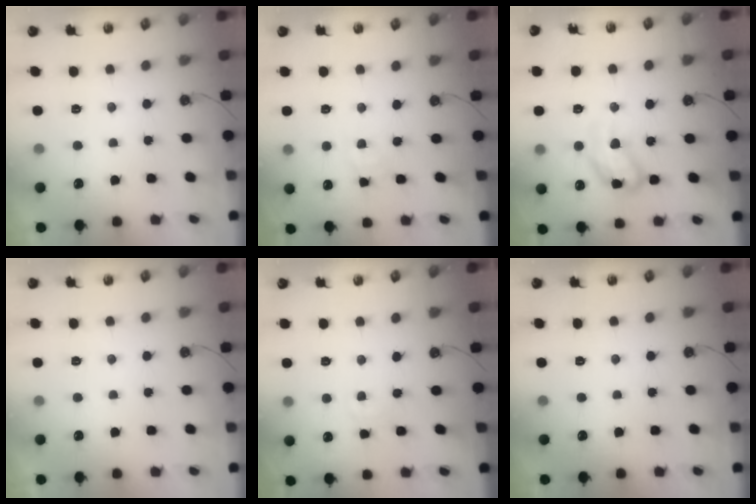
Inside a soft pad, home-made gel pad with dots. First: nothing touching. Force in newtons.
{"total": 3.1, "press": 3.1, "slide": 0.5}
{"total": 14.7, "press": 14.7, "slide": 1.0}
{"total": 0.0}
{"total": 1.3, "press": 1.3, "slide": 0.3}
{"total": 0.0}